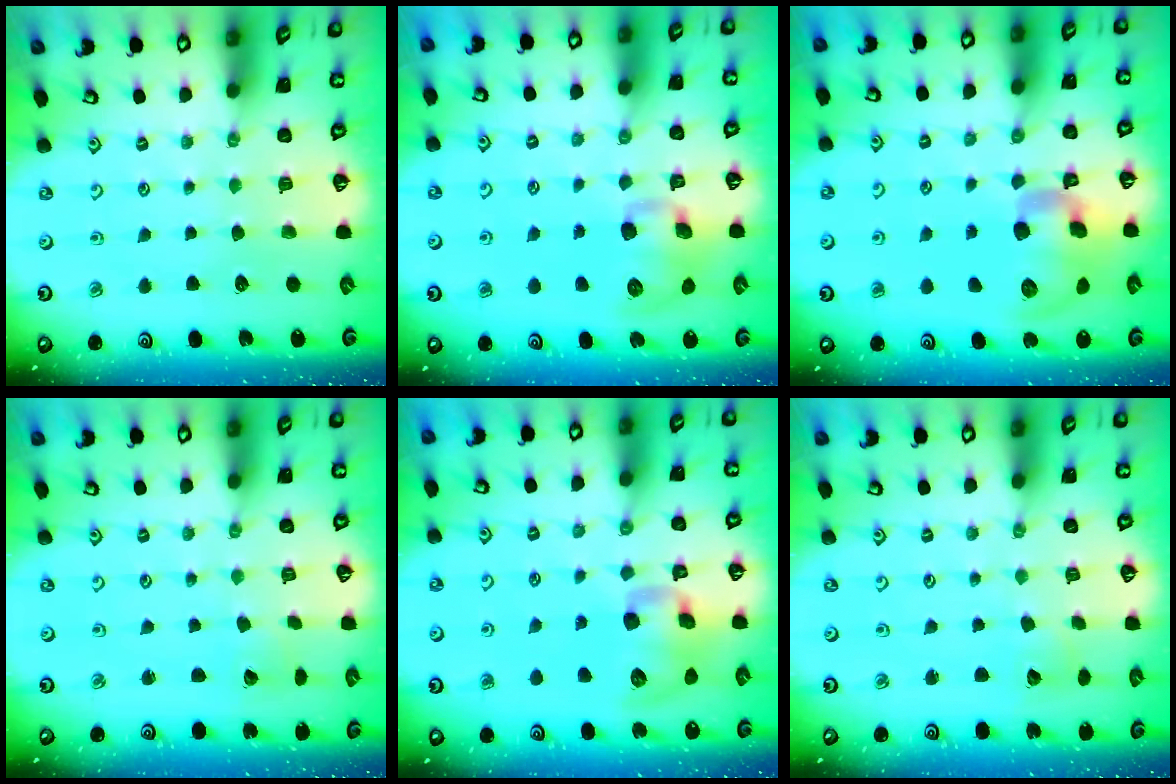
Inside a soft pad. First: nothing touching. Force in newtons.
{"total": 11.4, "press": 11.2, "slide": 2.2}
{"total": 15.7, "press": 15.4, "slide": 2.8}
{"total": 2.3, "press": 2.3, "slide": 0.1}
{"total": 13.6, "press": 13.4, "slide": 2.1}
{"total": 4.6, "press": 4.6, "slide": 0.5}